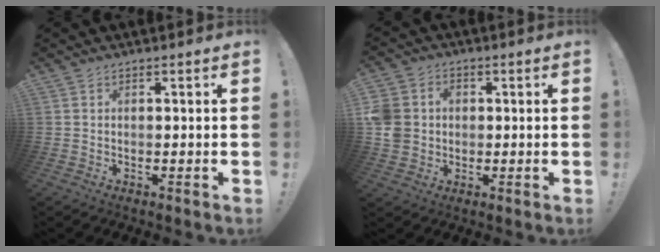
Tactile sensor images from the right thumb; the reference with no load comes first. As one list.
[{"total": 8.5, "force": [-0.1, 7.8, 3.5], "torque": [-0.072, 0.004, -0.001]}]